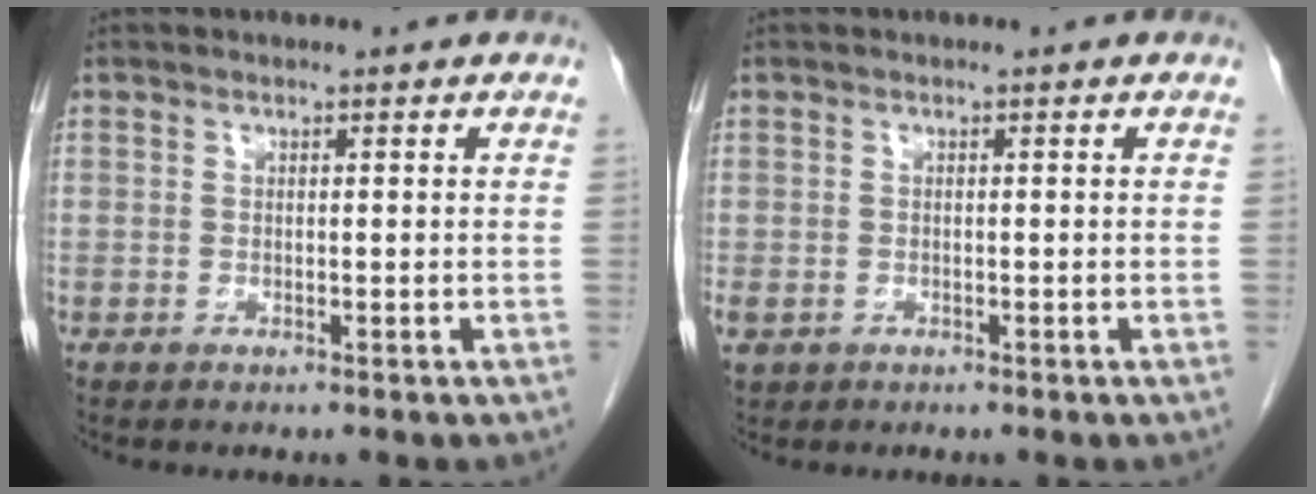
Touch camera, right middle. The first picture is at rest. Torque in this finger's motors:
{"motor_torque": [1.17, -0.97, 1.05, 0.21]}